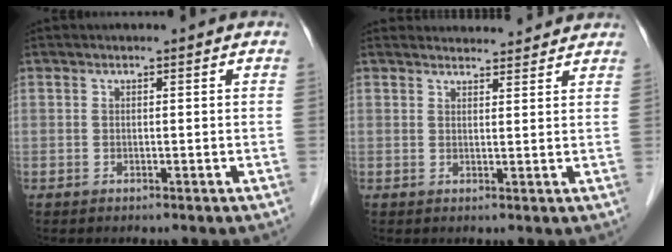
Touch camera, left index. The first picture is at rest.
{"total": 6.4, "force": [6.2, 1.3, 0.6], "torque": [-0.003, 0.021, 0.069]}